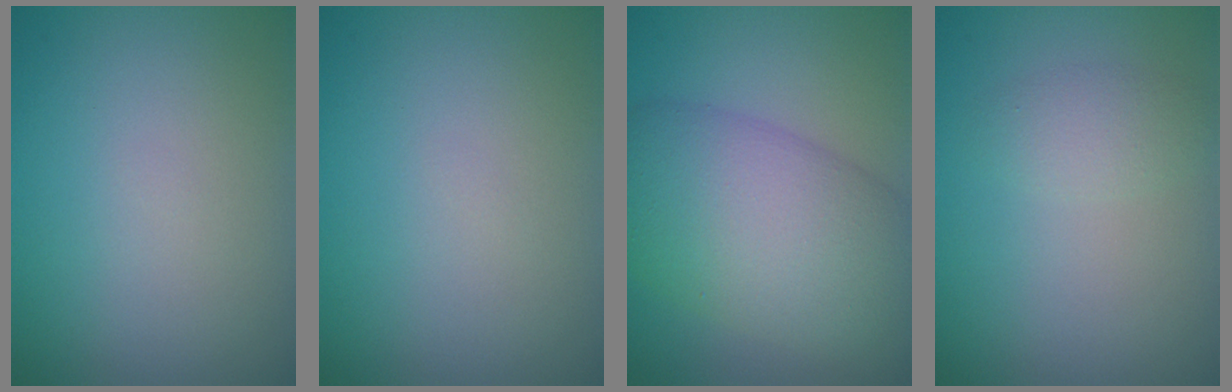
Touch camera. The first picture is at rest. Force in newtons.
{"total": 0.0}
{"total": 9.9, "press": 9.9, "slide": 0.7}
{"total": 1.6, "press": 1.6, "slide": 0.1}